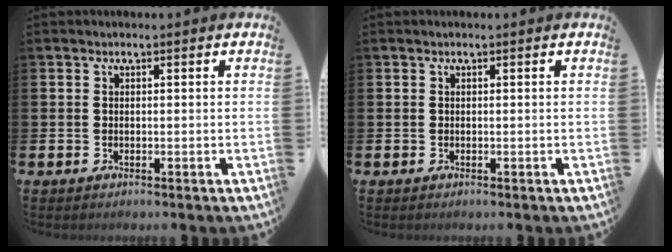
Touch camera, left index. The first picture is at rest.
{"total": 0.0}